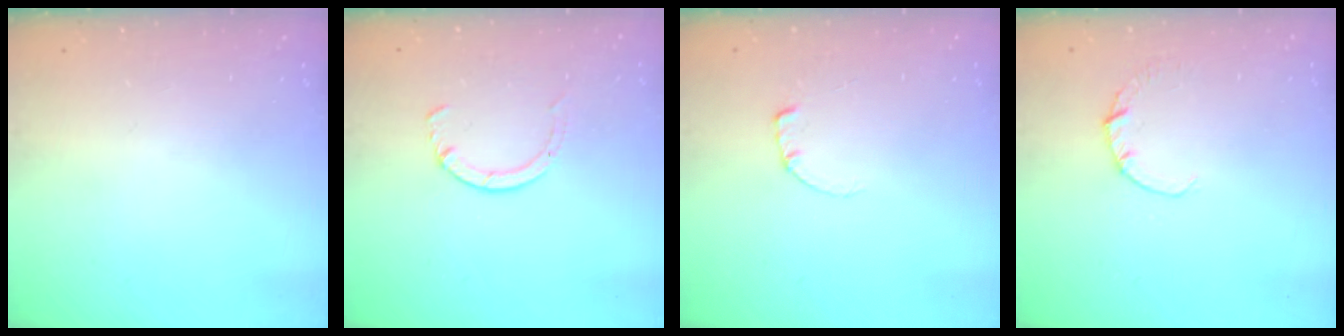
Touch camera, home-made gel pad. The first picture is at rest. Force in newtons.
{"total": 2.8, "press": 2.8, "slide": 0.4}
{"total": 0.6, "press": 0.5, "slide": 0.2}
{"total": 1.9, "press": 1.9, "slide": 0.3}